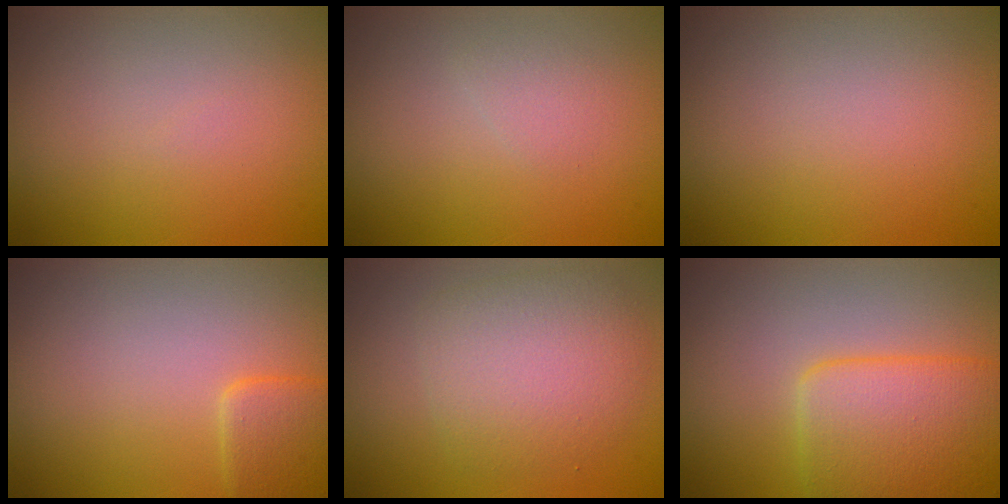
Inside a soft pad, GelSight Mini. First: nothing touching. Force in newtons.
{"total": 0.9, "press": 0.9, "slide": 0.0}
{"total": 0.0}
{"total": 2.5, "press": 2.5, "slide": 0.1}
{"total": 4.5, "press": 4.5, "slide": 0.0}
{"total": 6.2, "press": 6.2, "slide": 0.2}